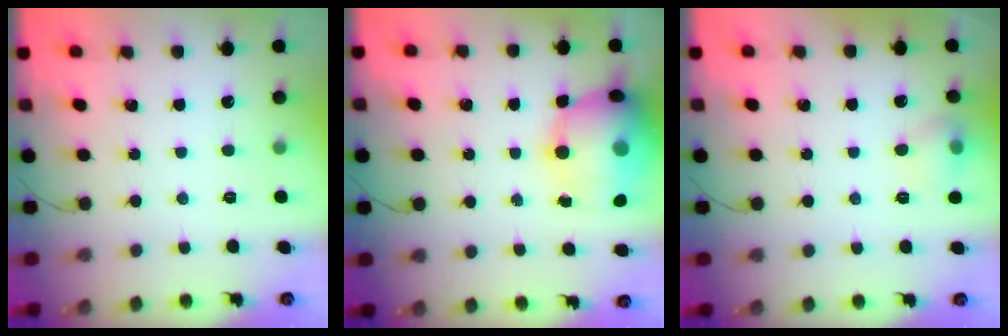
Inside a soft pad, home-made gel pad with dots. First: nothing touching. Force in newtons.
{"total": 20.0, "press": 17.8, "slide": 9.1}
{"total": 7.7, "press": 7.6, "slide": 1.2}